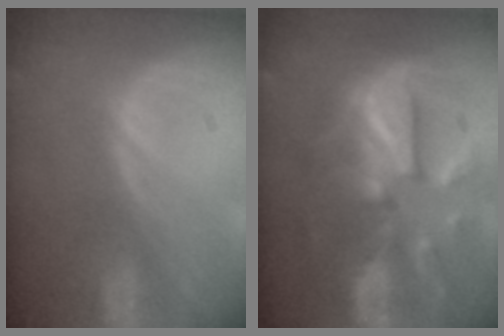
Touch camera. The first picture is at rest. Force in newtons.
{"total": 12.4, "press": 12.3, "slide": 1.1}